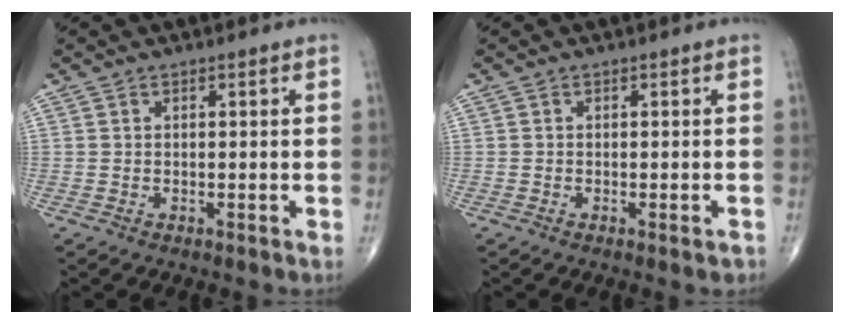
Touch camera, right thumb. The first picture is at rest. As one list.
[{"total": 1.1, "force": [-0.6, 0.3, 0.9], "torque": [-0.013, -0.002, -0.007]}]